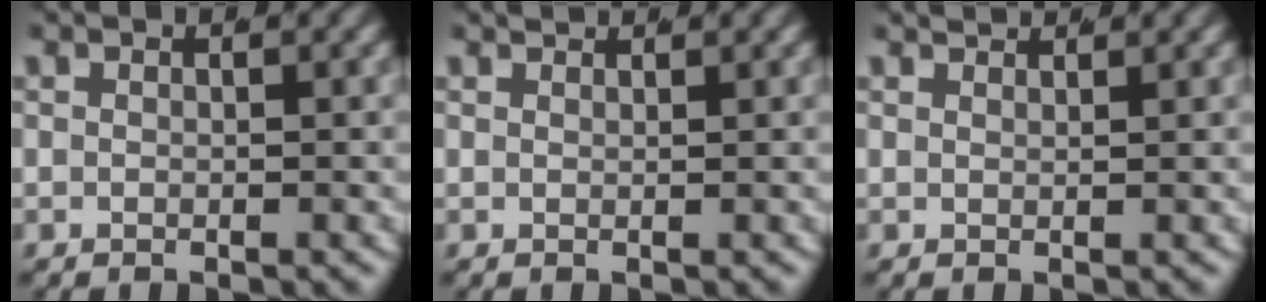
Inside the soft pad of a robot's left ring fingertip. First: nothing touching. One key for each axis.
{"total": 1.2, "fx": 1.1, "fy": -0.4, "fz": 0.2, "tx": 0.002, "ty": 0.001, "tz": 0.021}
{"total": 1.6, "fx": 1.5, "fy": -0.4, "fz": 0.3, "tx": -0.001, "ty": 0.001, "tz": 0.027}